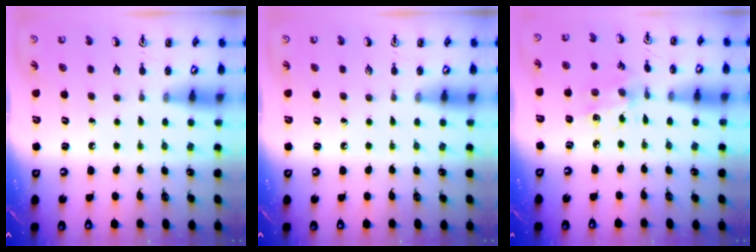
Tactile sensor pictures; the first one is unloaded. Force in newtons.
{"total": 0.0}
{"total": 4.5, "press": 4.3, "slide": 1.1}